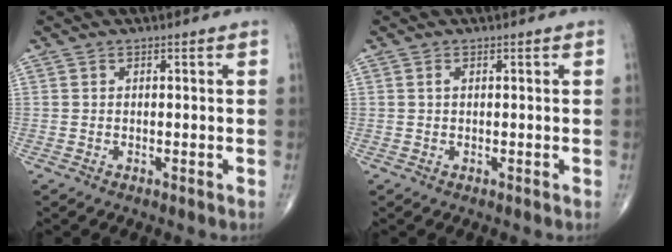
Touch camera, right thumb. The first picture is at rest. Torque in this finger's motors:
{"motor_torque": [-0.06, -0.42, 0.03, -0.04, 0.03]}